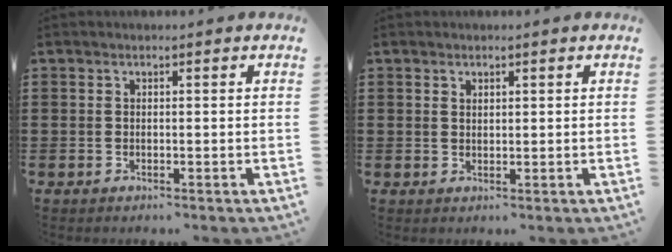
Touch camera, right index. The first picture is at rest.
{"total": 1.1, "force": [1.1, 0.2, 0.1], "torque": [-0.002, 0.002, 0.021]}